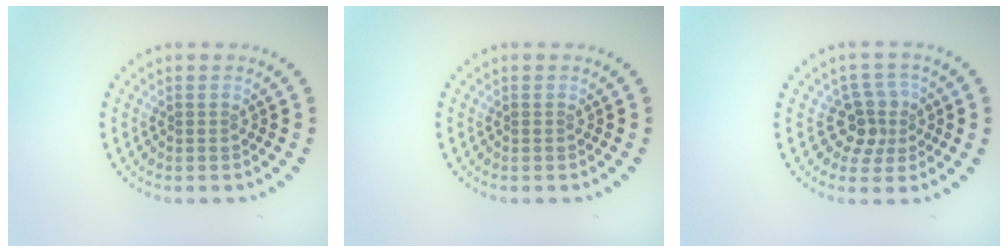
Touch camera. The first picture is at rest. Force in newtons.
{"total": 0.0}
{"total": 3.0, "press": 2.5, "slide": 1.6}